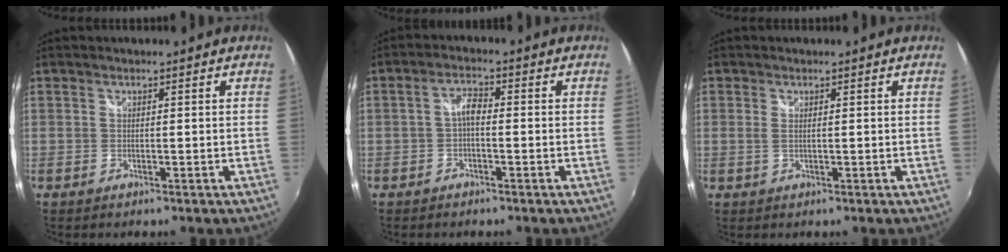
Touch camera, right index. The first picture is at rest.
{"total": 2.8, "force": [-0.9, 1.2, 2.3], "torque": [-0.047, 0.009, -0.019]}
{"total": 1.0, "force": [0.4, 0.4, 0.9], "torque": [-0.018, 0.003, 0.008]}